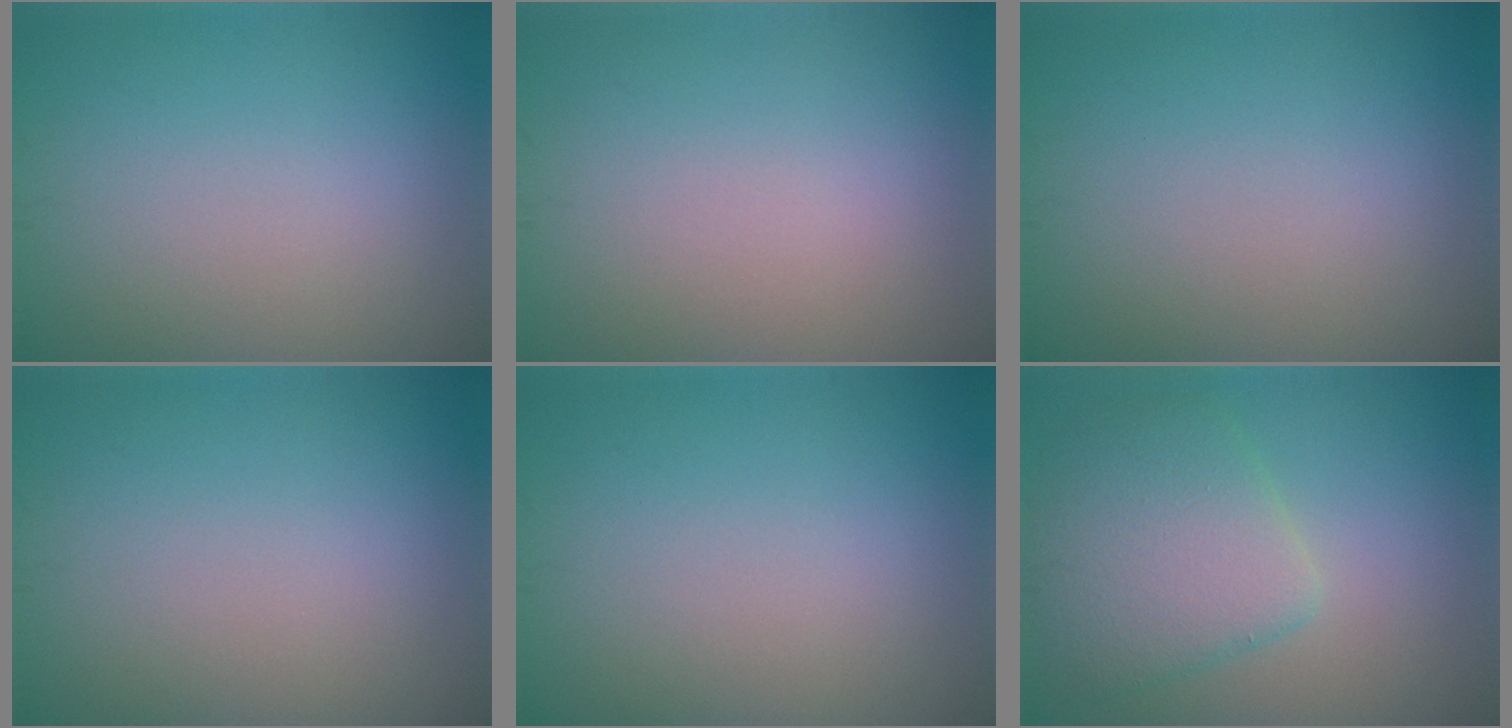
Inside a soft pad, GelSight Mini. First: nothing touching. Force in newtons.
{"total": 0.0}
{"total": 0.0}
{"total": 0.0}
{"total": 0.0}
{"total": 5.2, "press": 5.2, "slide": 0.2}